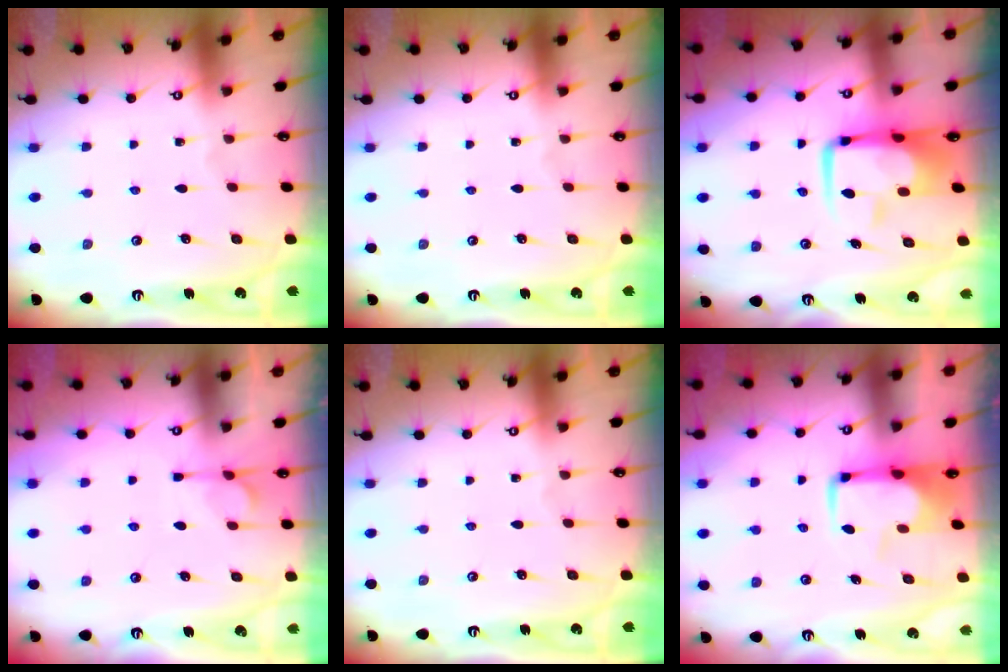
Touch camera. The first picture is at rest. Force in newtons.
{"total": 0.0}
{"total": 9.8, "press": 9.6, "slide": 2.1}
{"total": 3.3, "press": 3.0, "slide": 1.3}
{"total": 0.0}
{"total": 1.0, "press": 0.8, "slide": 0.6}